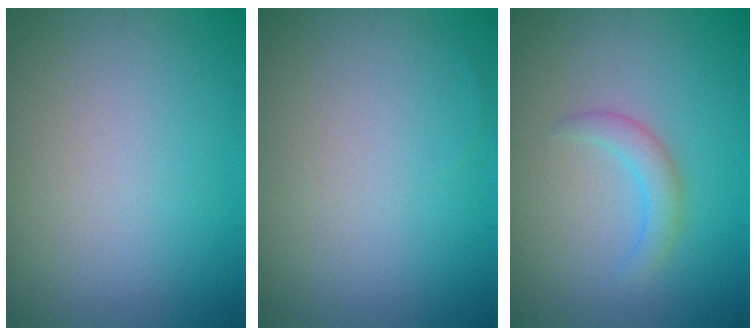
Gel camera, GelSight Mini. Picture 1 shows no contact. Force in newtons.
{"total": 0.0}
{"total": 1.9, "press": 1.8, "slide": 0.3}